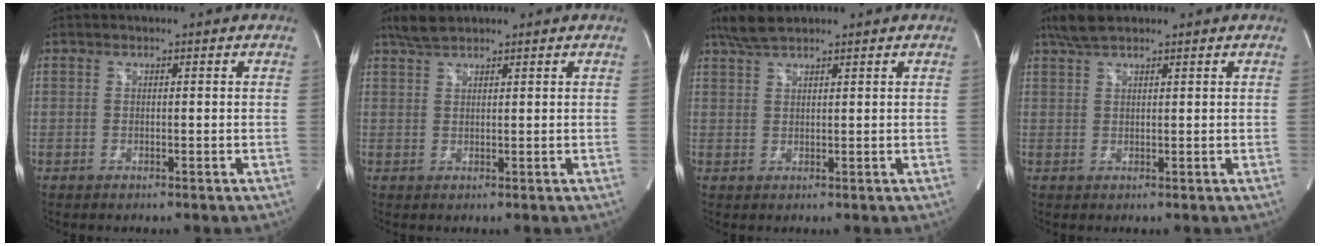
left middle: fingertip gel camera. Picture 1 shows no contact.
{"total": 2.9, "force": [2.6, 0.6, 1.3], "torque": [-0.036, 0.011, 0.054]}
{"total": 3.7, "force": [3.2, 0.6, 1.9], "torque": [-0.049, 0.013, 0.066]}
{"total": 3.6, "force": [2.9, 0.8, 2.0], "torque": [-0.050, 0.014, 0.060]}